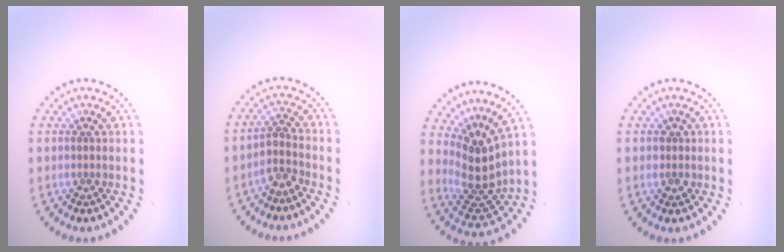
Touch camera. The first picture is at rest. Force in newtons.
{"total": 2.0, "press": 1.5, "slide": 1.3}
{"total": 3.8, "press": 2.7, "slide": 2.6}
{"total": 1.2, "press": 1.1, "slide": 0.4}